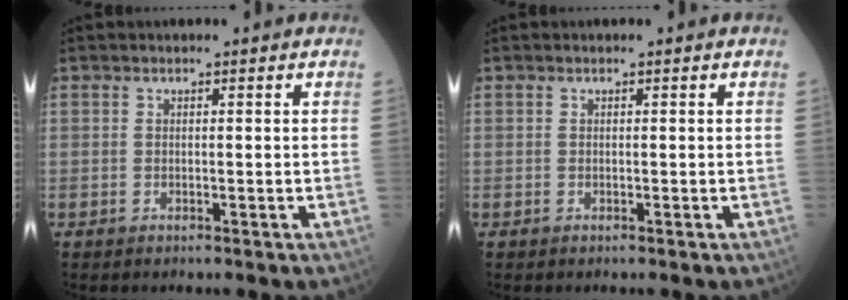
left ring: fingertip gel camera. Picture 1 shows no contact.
{"total": 0.0}